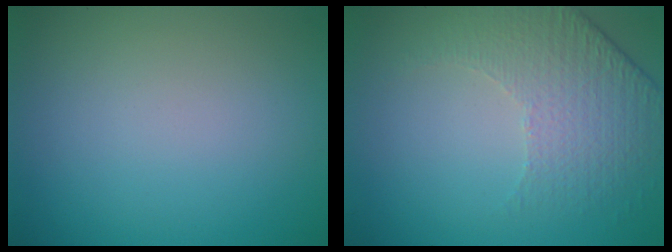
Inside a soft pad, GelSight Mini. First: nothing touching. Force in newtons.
{"total": 4.7, "press": 3.2, "slide": 3.4}